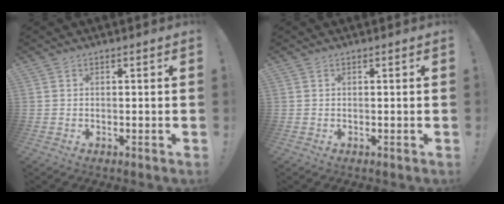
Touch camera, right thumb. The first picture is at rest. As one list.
[{"total": 0.0}]